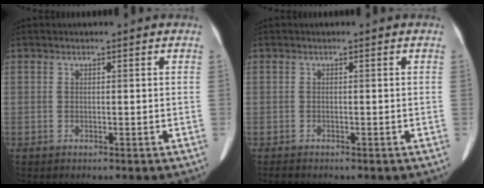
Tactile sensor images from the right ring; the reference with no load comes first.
{"total": 0.7, "force": [-0.7, 0.1, 0.2], "torque": [-0.010, -0.002, -0.010]}